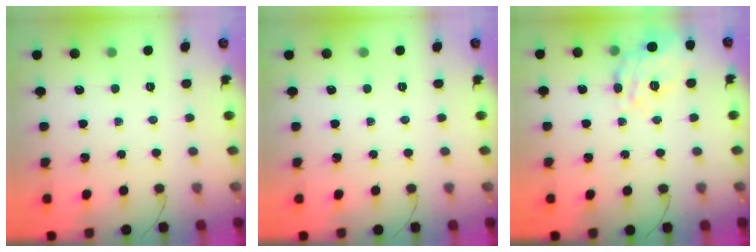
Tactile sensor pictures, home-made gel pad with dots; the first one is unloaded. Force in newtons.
{"total": 0.0}
{"total": 17.3, "press": 17.2, "slide": 1.9}